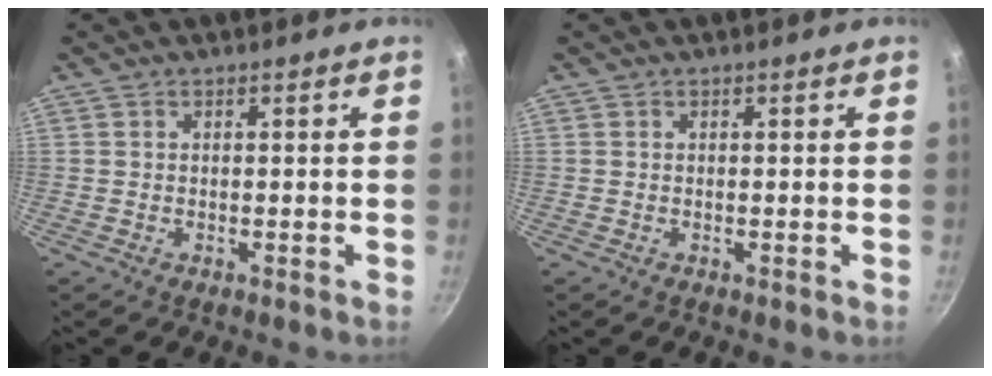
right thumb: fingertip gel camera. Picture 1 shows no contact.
{"total": 0.0}